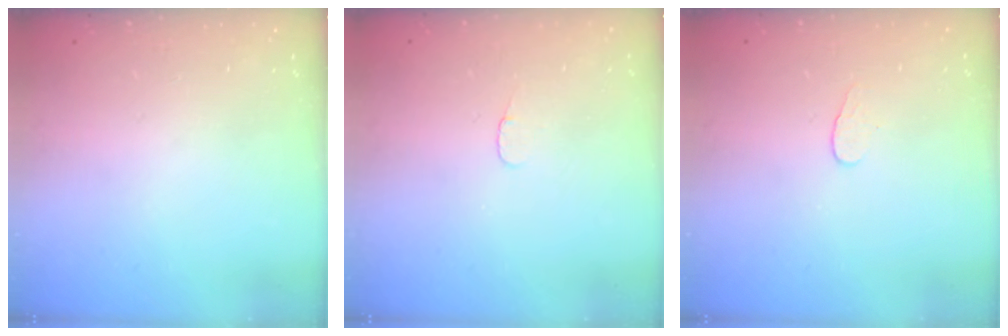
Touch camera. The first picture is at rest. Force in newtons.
{"total": 3.1, "press": 3.1, "slide": 0.3}
{"total": 3.9, "press": 3.9, "slide": 0.4}